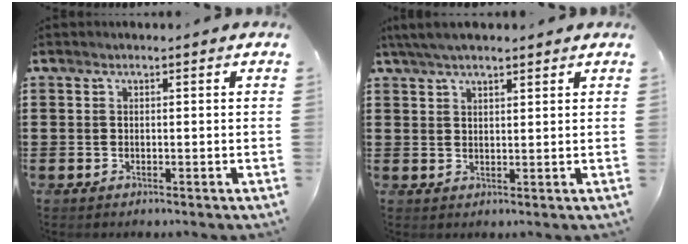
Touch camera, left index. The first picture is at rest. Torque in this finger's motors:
{"motor_torque": [1.81, 0.33, 0.49, 0.13]}